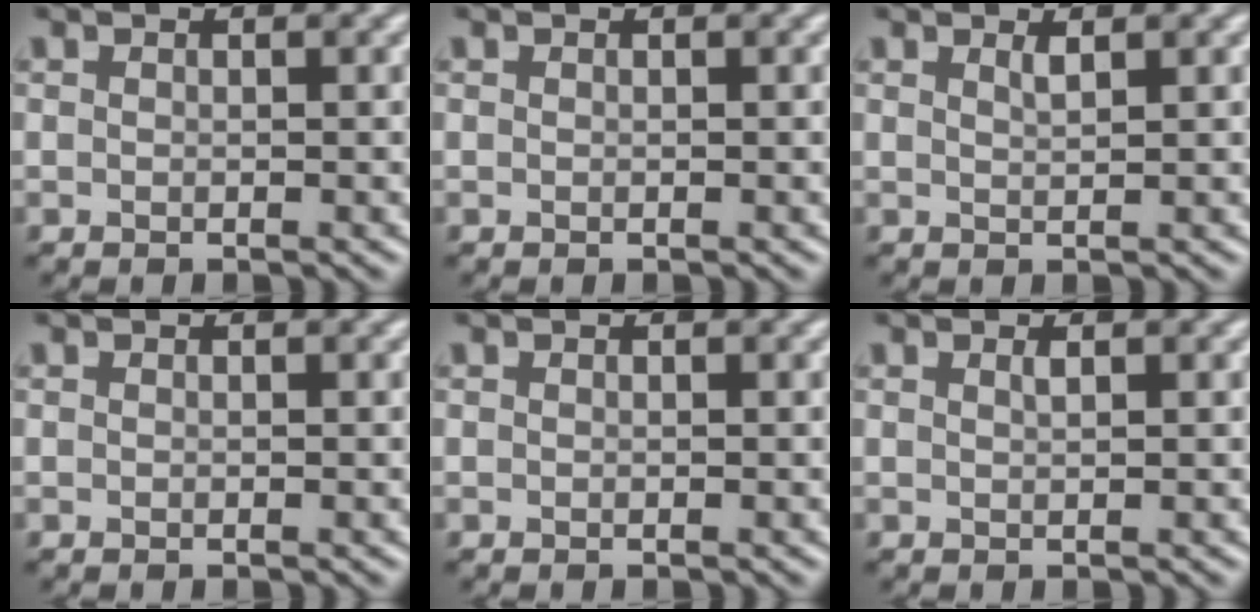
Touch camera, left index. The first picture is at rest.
{"total": 0.0}
{"total": 0.9, "force": [0.7, 0.2, 0.6], "torque": [-0.005, 0.000, 0.010]}
{"total": 0.0}
{"total": 0.0}
{"total": 0.6, "force": [0.4, 0.2, 0.5], "torque": [-0.005, 0.001, 0.006]}